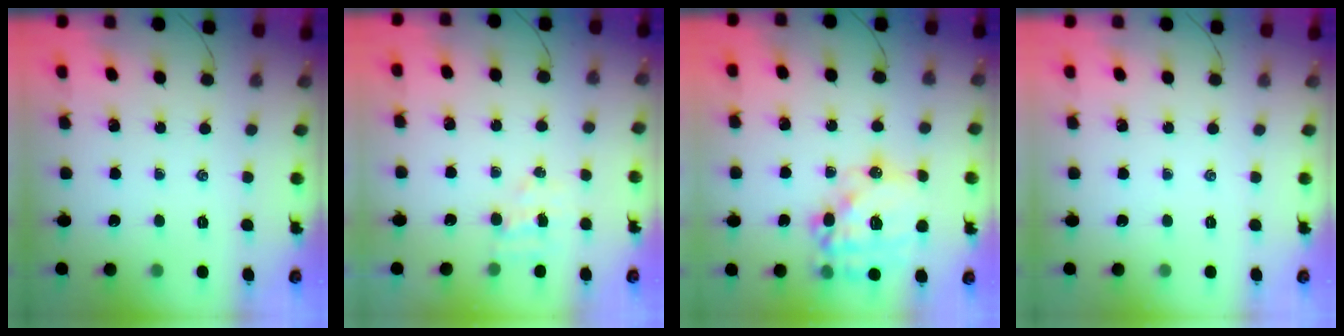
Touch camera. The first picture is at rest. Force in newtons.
{"total": 4.2, "press": 4.1, "slide": 0.9}
{"total": 18.4, "press": 18.1, "slide": 3.4}
{"total": 0.0}